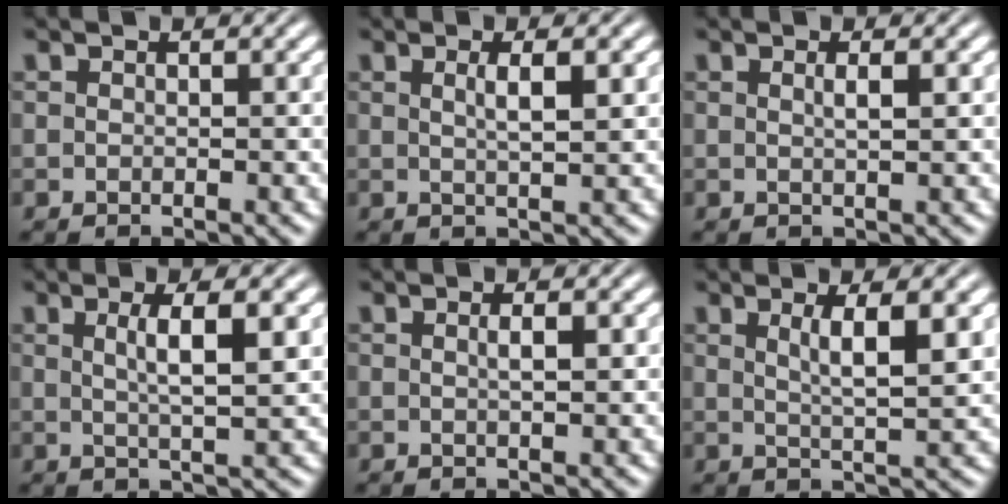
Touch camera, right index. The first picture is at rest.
{"total": 2.2, "force": [0.6, -1.0, 1.9], "torque": [-0.021, -0.002, 0.017]}
{"total": 1.5, "force": [0.3, -1.0, 1.0], "torque": [-0.009, -0.002, 0.008]}
{"total": 3.5, "force": [0.9, -1.1, 3.2], "torque": [-0.042, -0.002, 0.024]}
{"total": 1.4, "force": [0.0, -0.7, 1.2], "torque": [-0.011, -0.001, 0.003]}
{"total": 3.4, "force": [1.2, -1.1, 3.0], "torque": [-0.038, -0.003, 0.028]}